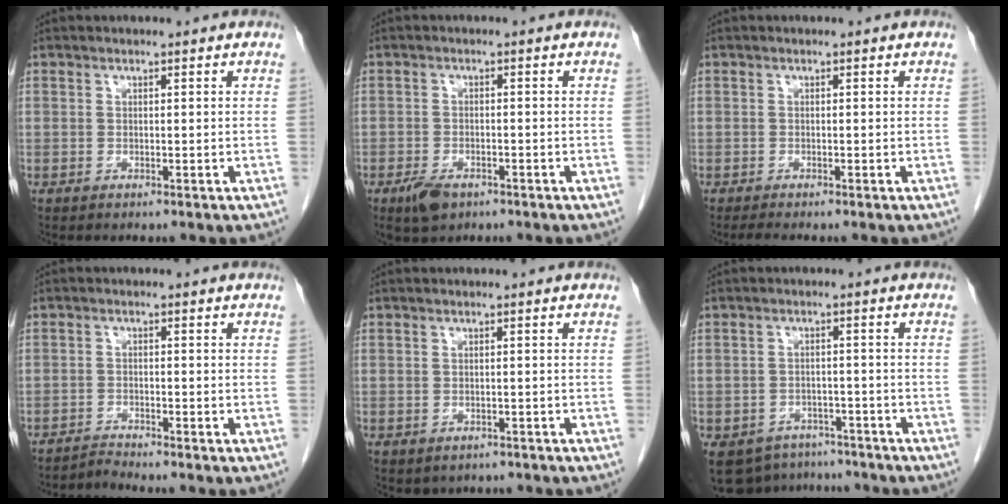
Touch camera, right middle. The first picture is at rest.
{"total": 3.9, "force": [-2.4, 1.9, 2.4], "torque": [-0.049, -0.004, -0.035]}
{"total": 1.3, "force": [-1.1, -0.2, 0.7], "torque": [-0.013, -0.003, -0.020]}
{"total": 2.0, "force": [-1.8, -0.8, -0.7], "torque": [0.017, -0.013, -0.033]}
{"total": 2.5, "force": [-1.8, 1.6, 0.6], "torque": [-0.007, 0.001, -0.018]}
{"total": 9.7, "force": [-7.6, 5.7, 1.9], "torque": [-0.036, 0.004, -0.101]}